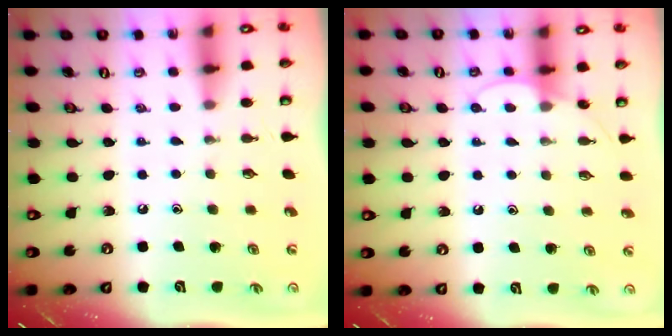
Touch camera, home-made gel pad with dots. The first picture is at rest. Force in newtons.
{"total": 5.4, "press": 5.4, "slide": 0.3}